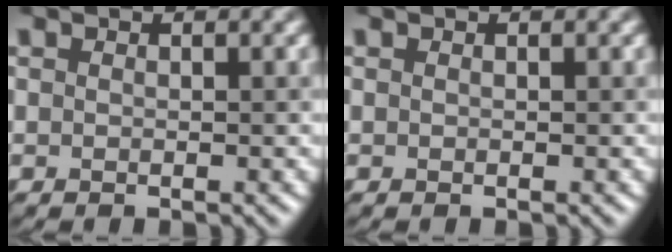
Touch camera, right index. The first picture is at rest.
{"total": 0.0}